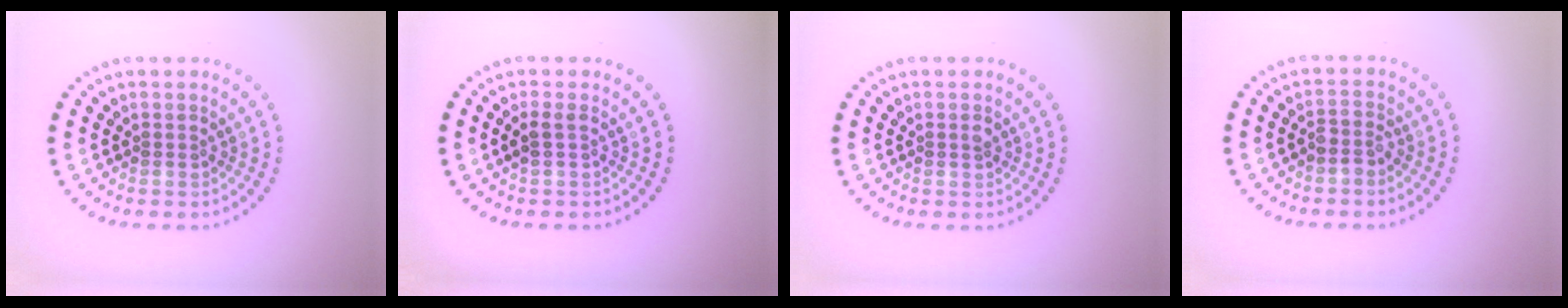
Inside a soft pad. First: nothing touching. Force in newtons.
{"total": 1.1, "press": 1.0, "slide": 0.5}
{"total": 0.7, "press": 0.6, "slide": 0.2}
{"total": 1.3, "press": 1.1, "slide": 0.8}